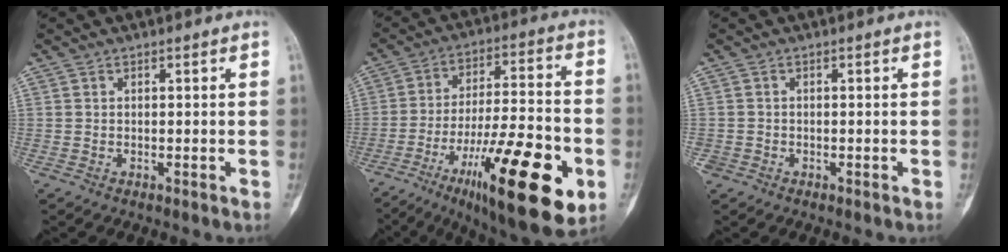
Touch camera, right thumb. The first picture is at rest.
{"total": 25.2, "force": [-10.3, 7.0, 21.9], "torque": [-0.322, 0.037, -0.153]}
{"total": 1.0, "force": [-0.5, 0.9, 0.0], "torque": [0.006, 0.005, -0.012]}